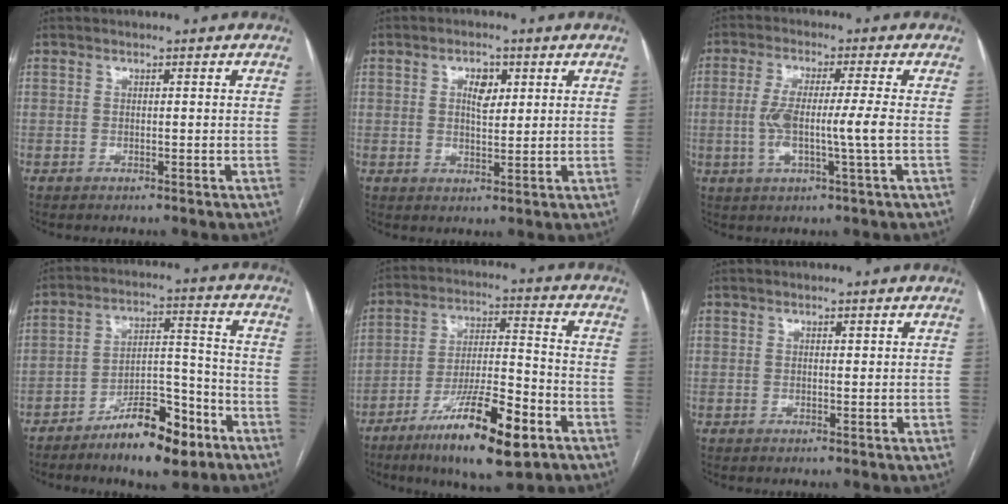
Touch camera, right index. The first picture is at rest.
{"total": 4.0, "force": [1.4, 2.1, 3.2], "torque": [-0.052, 0.003, 0.024]}
{"total": 7.3, "force": [-0.6, 0.1, 7.2], "torque": [-0.144, -0.001, -0.013]}
{"total": 11.5, "force": [-7.6, 3.7, 7.9], "torque": [-0.121, 0.018, -0.123]}
{"total": 15.9, "force": [-8.8, 2.7, 12.9], "torque": [-0.226, -0.017, -0.145]}
{"total": 0.7, "force": [0.4, 0.3, 0.5], "torque": [-0.007, -0.002, 0.004]}